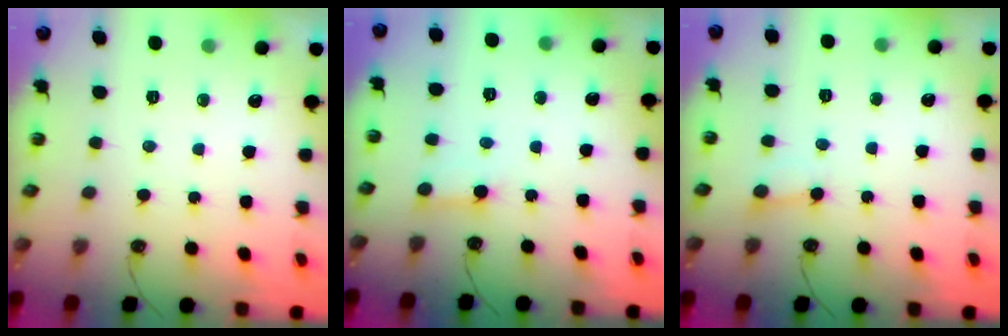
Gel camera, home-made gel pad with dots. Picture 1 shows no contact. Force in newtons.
{"total": 2.4, "press": 2.4, "slide": 0.0}
{"total": 3.9, "press": 3.9, "slide": 0.3}